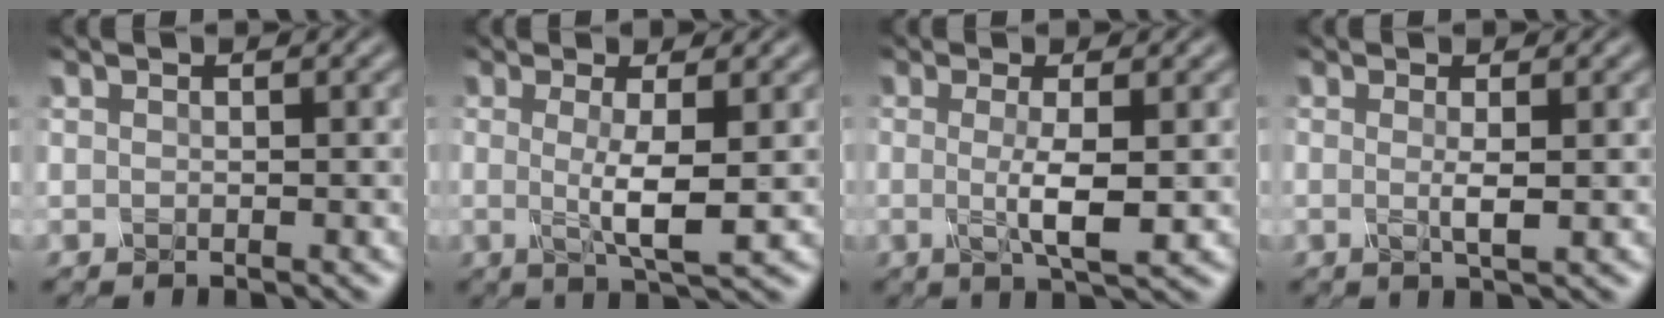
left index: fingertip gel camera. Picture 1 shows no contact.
{"total": 3.9, "force": [0.0, 0.6, 3.8], "torque": [-0.065, -0.012, 0.000]}
{"total": 3.7, "force": [-0.2, 0.6, 3.6], "torque": [-0.062, -0.010, -0.003]}
{"total": 1.6, "force": [-0.1, 0.2, 1.6], "torque": [-0.030, -0.005, -0.004]}